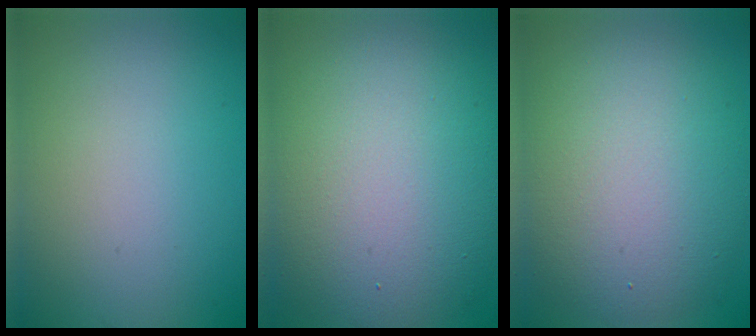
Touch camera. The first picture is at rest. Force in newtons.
{"total": 12.9, "press": 12.8, "slide": 0.7}
{"total": 10.4, "press": 10.4, "slide": 0.6}